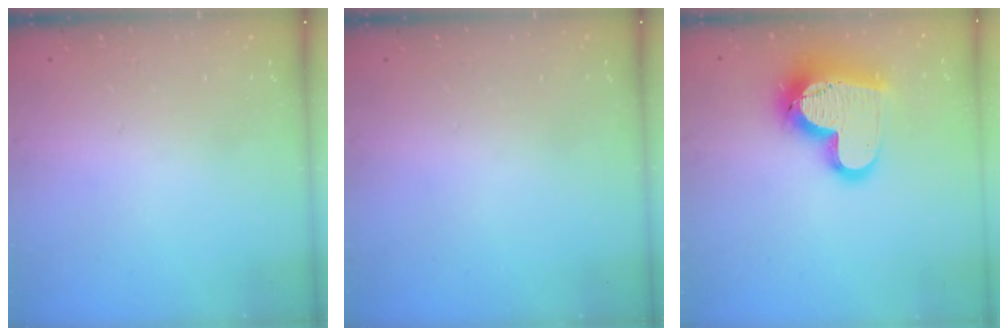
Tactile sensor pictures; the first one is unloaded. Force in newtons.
{"total": 0.0}
{"total": 17.4, "press": 17.4, "slide": 1.3}